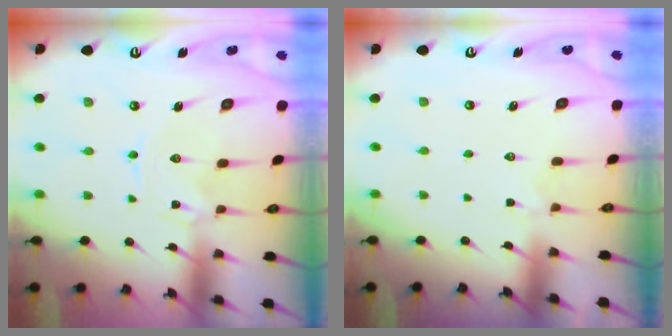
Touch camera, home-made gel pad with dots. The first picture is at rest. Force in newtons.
{"total": 2.7, "press": 2.5, "slide": 1.0}